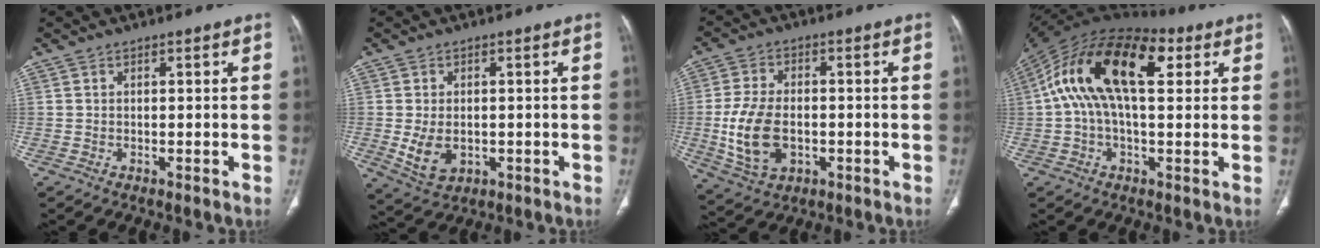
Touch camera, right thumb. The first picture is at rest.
{"total": 6.3, "force": [-0.8, 4.3, 4.5], "torque": [-0.078, -0.004, 0.002]}
{"total": 11.9, "force": [-1.8, 7.5, 9.0], "torque": [-0.176, 0.005, -0.024]}
{"total": 20.7, "force": [5.6, 10.0, 17.2], "torque": [-0.314, 0.046, 0.085]}